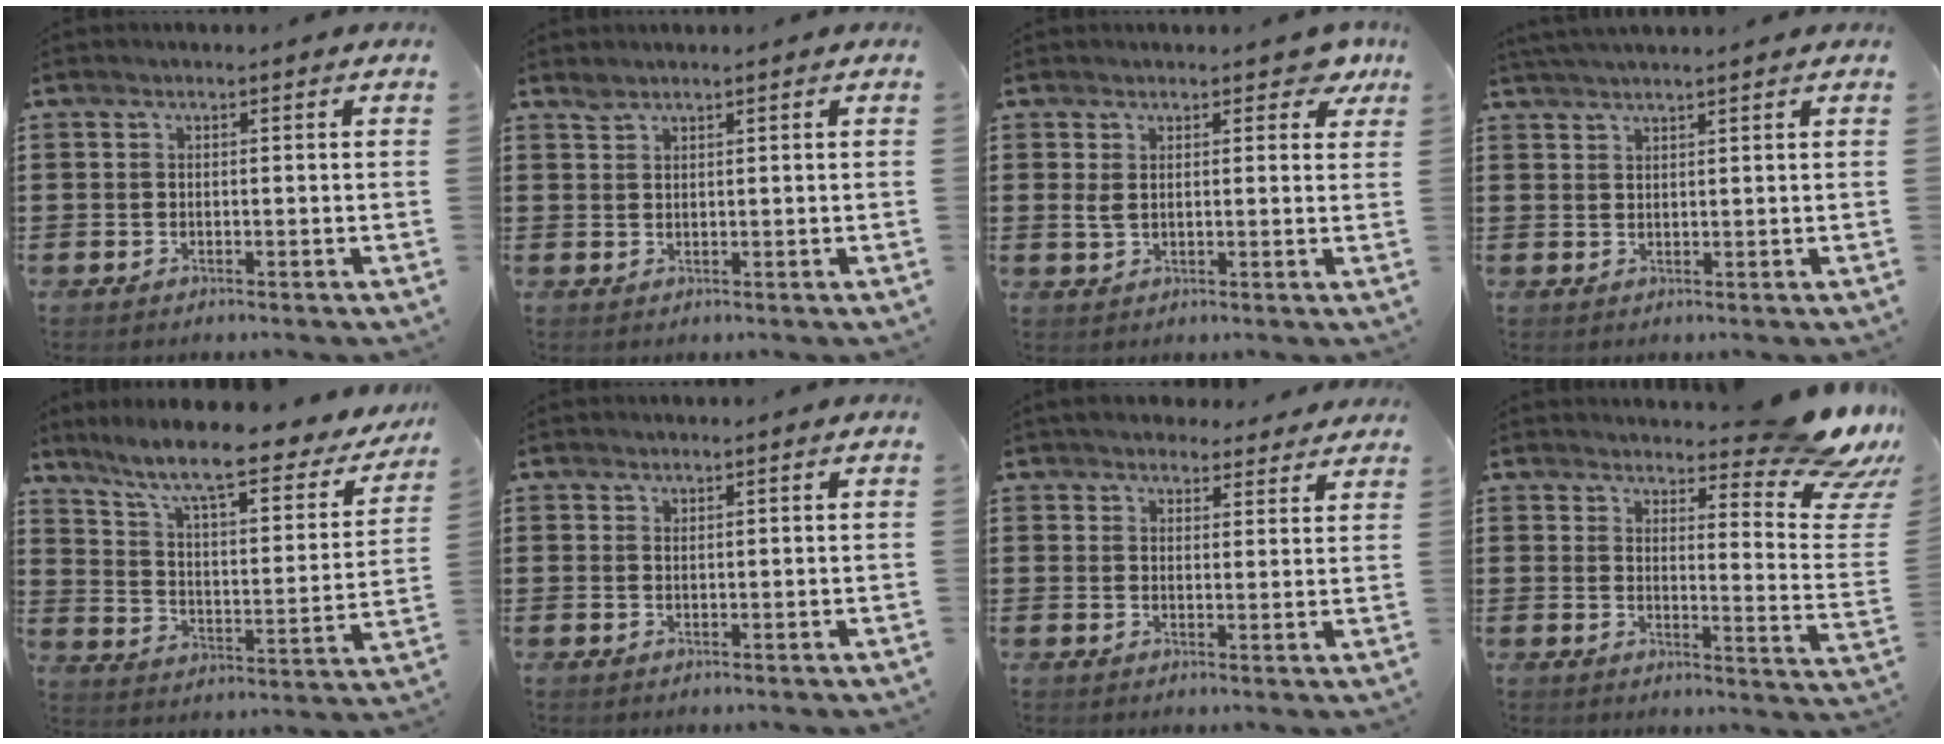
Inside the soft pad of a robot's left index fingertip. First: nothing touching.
{"total": 1.2, "force": [1.1, 0.2, 0.3], "torque": [-0.007, 0.000, 0.023]}
{"total": 4.9, "force": [3.0, 2.5, 3.0], "torque": [-0.046, -0.004, 0.048]}
{"total": 2.0, "force": [1.9, -0.3, 0.6], "torque": [-0.015, 0.002, 0.037]}
{"total": 9.9, "force": [7.9, 1.0, 5.9], "torque": [-0.136, -0.055, 0.128]}
{"total": 0.7, "force": [0.7, 0.1, 0.1], "torque": [-0.004, -0.001, 0.014]}
{"total": 3.6, "force": [3.2, 1.5, 0.9], "torque": [-0.026, -0.001, 0.060]}
{"total": 11.1, "force": [8.9, 1.8, 6.3], "torque": [-0.086, -0.068, 0.151]}